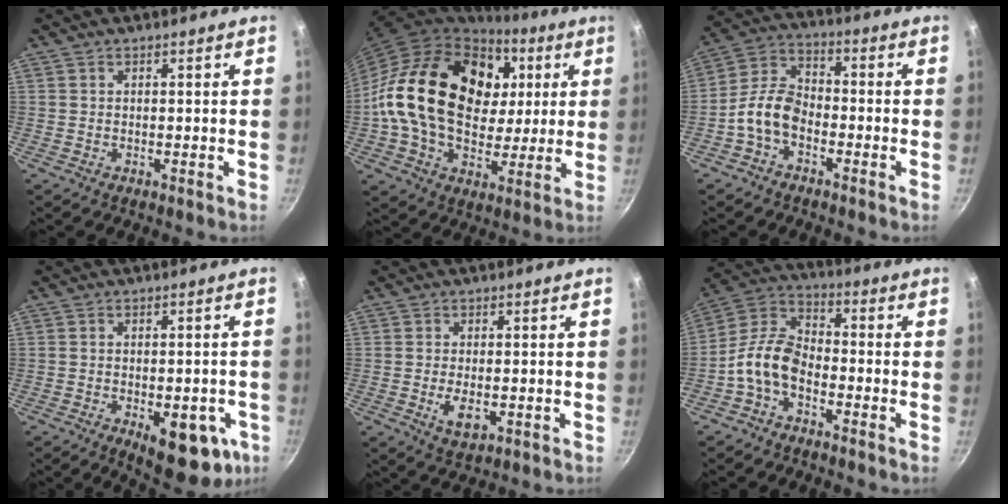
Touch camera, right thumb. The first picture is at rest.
{"total": 27.4, "force": [4.8, 19.3, 18.8], "torque": [-0.311, 0.012, 0.083]}
{"total": 8.6, "force": [-3.5, 5.4, 5.8], "torque": [-0.103, 0.044, -0.082]}
{"total": 13.8, "force": [-5.0, 6.6, 11.1], "torque": [-0.096, 0.005, -0.053]}
{"total": 4.7, "force": [-1.2, 2.4, 3.8], "torque": [-0.070, -0.005, -0.014]}
{"total": 9.8, "force": [-4.1, 5.7, 6.9], "torque": [-0.134, 0.054, -0.099]}